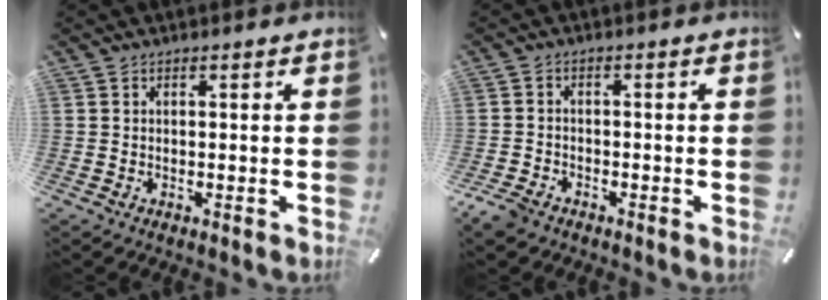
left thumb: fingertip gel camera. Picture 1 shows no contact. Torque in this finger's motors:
{"motor_torque": [-0.12, 0.38, 0.10, 0.08, 0.04]}